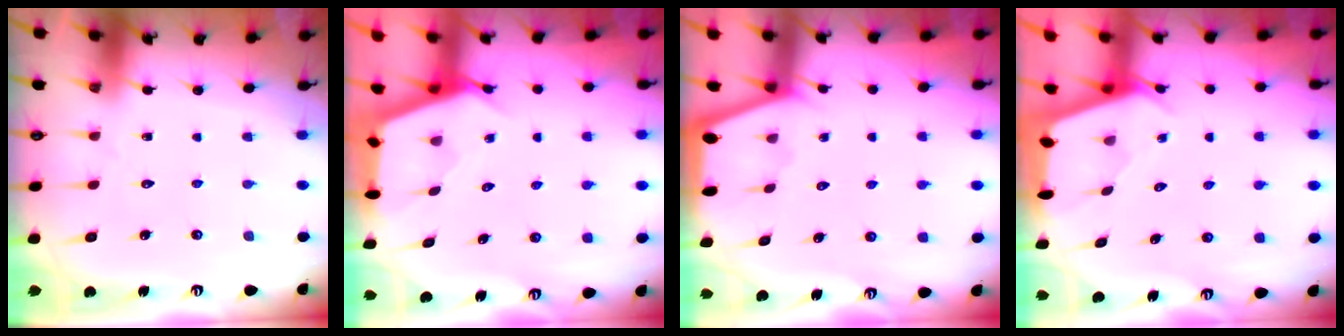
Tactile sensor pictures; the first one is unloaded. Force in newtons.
{"total": 2.5, "press": 2.5, "slide": 0.3}
{"total": 1.1, "press": 1.0, "slide": 0.2}
{"total": 2.5, "press": 2.5, "slide": 0.2}